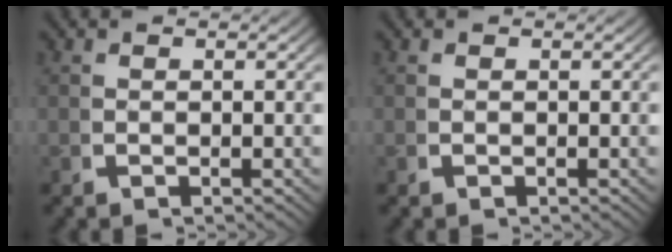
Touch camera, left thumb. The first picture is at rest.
{"total": 0.0}